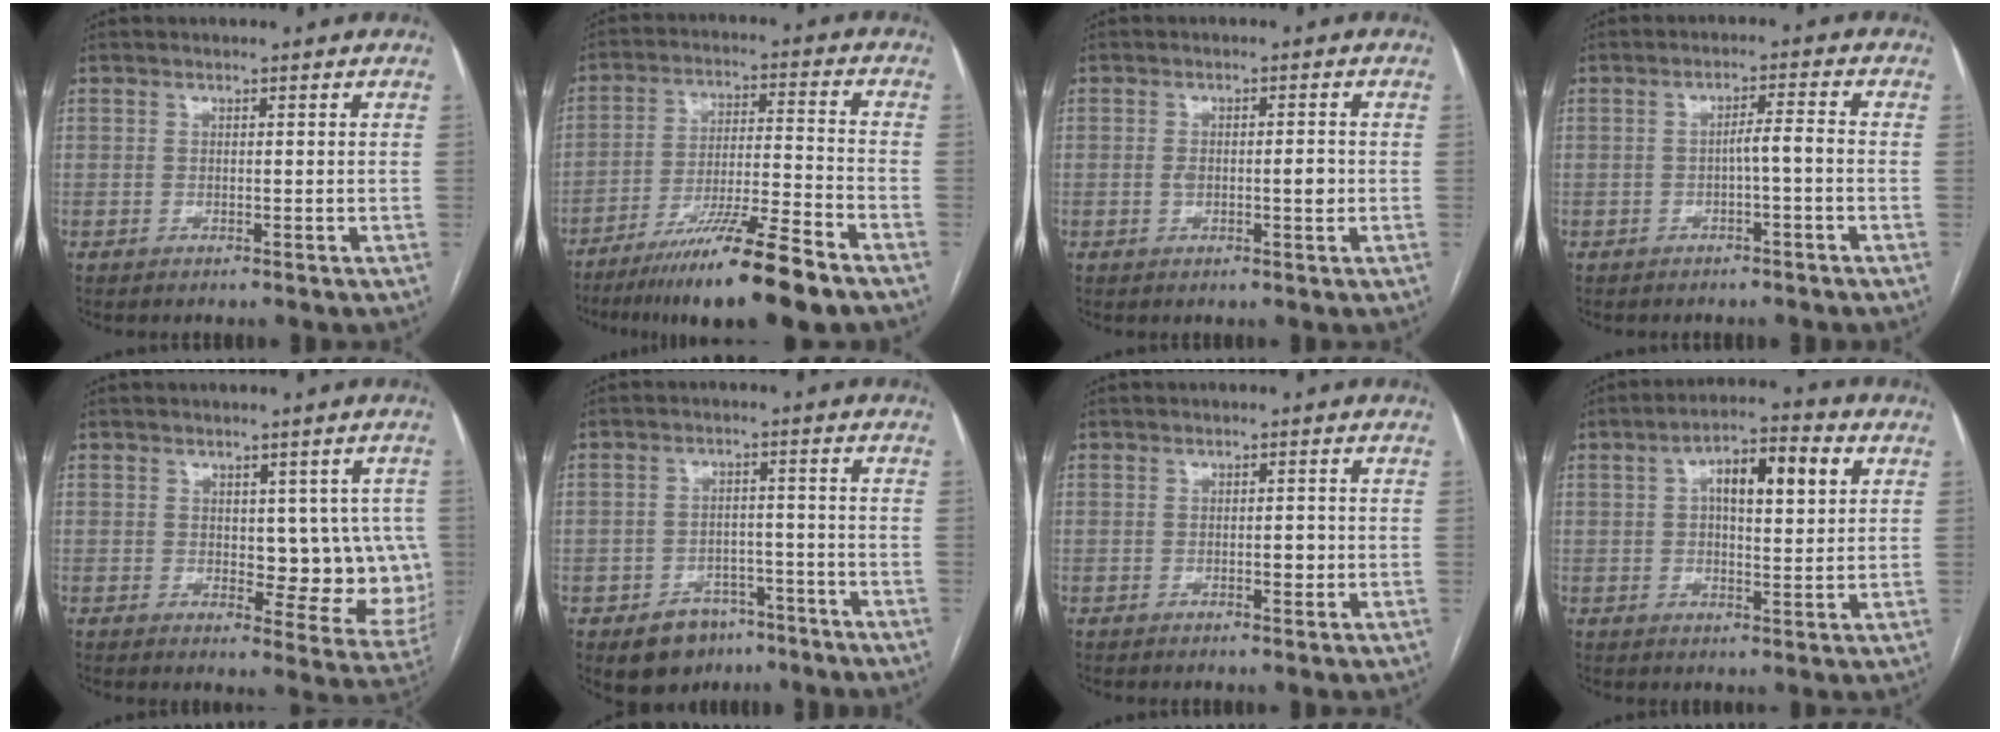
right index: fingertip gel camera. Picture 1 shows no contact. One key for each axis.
{"total": 15.2, "fx": -10.9, "fy": -0.5, "fz": 10.6, "tx": -0.179, "ty": -0.031, "tz": -0.186}
{"total": 3.5, "fx": -0.3, "fy": 1.3, "fz": 3.3, "tx": -0.063, "ty": 0.005, "tz": 0.000}
{"total": 3.0, "fx": -1.0, "fy": 0.1, "fz": 2.9, "tx": -0.043, "ty": 0.008, "tz": -0.017}
{"total": 10.1, "fx": 0.9, "fy": 5.3, "fz": 8.6, "tx": -0.078, "ty": 0.001, "tz": 0.021}
{"total": 7.0, "fx": -4.5, "fy": 4.7, "fz": 2.5, "tx": -0.036, "ty": 0.010, "tz": -0.061}
{"total": 1.9, "fx": -0.3, "fy": 0.9, "fz": 1.7, "tx": -0.025, "ty": 0.000, "tz": -0.001}
{"total": 9.8, "fx": 2.9, "fy": 3.1, "fz": 8.8, "tx": -0.146, "ty": 0.025, "tz": 0.043}